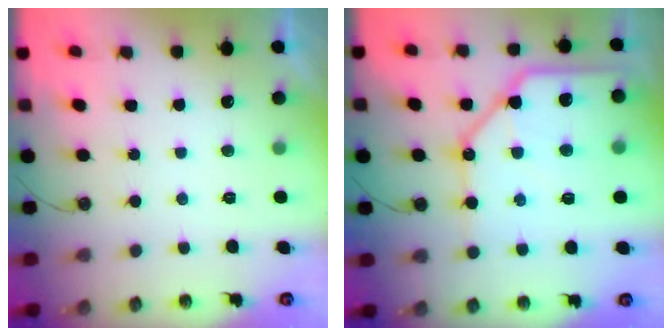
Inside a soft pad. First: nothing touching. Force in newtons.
{"total": 17.9, "press": 17.8, "slide": 2.1}